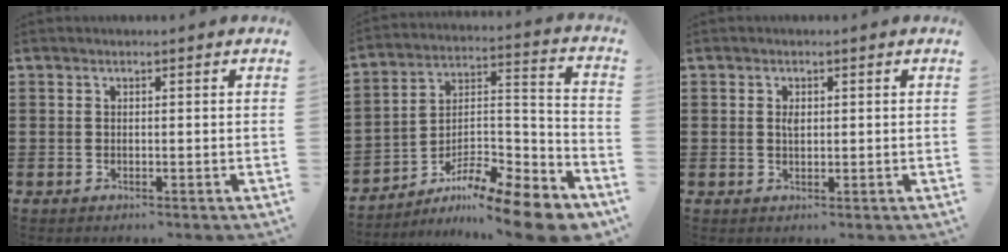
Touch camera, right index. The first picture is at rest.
{"total": 10.6, "force": [-8.6, 2.2, 5.8], "torque": [-0.091, 0.015, -0.169]}
{"total": 1.4, "force": [0.3, 0.7, 1.1], "torque": [-0.025, 0.003, 0.006]}